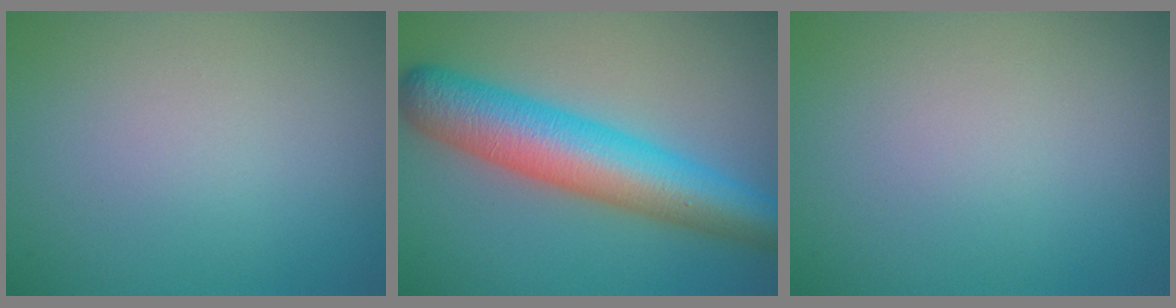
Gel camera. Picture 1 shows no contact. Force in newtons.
{"total": 9.2, "press": 9.2, "slide": 0.1}
{"total": 0.0}